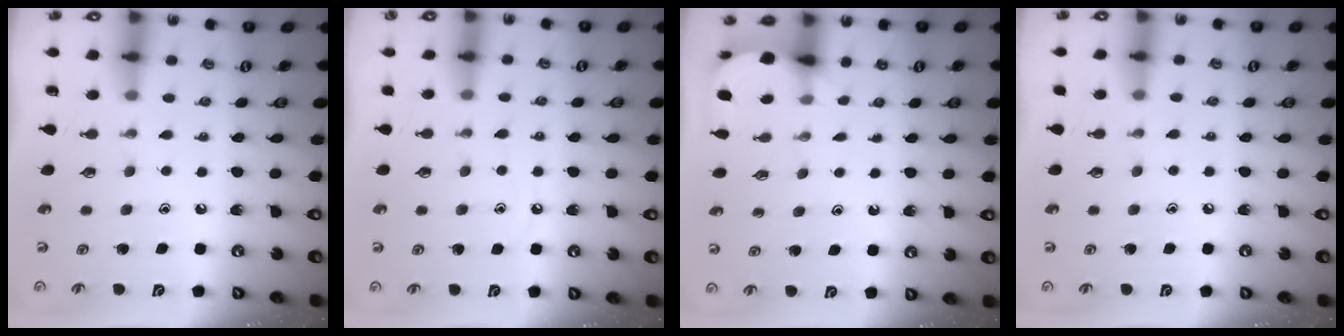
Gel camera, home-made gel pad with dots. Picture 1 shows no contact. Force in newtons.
{"total": 6.6, "press": 6.5, "slide": 0.9}
{"total": 2.9, "press": 2.9, "slide": 0.3}
{"total": 2.6, "press": 2.6, "slide": 0.3}